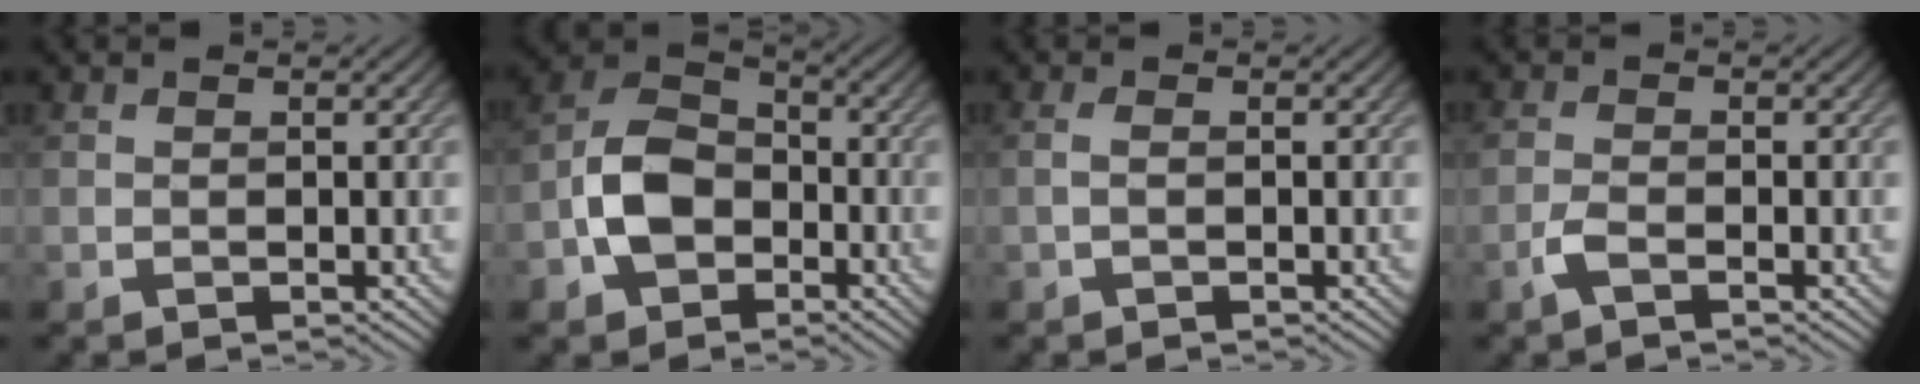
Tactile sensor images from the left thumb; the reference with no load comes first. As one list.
[{"total": 7.4, "force": [-2.7, 5.3, 4.4], "torque": [-0.096, 0.006, -0.070]}, {"total": 0.9, "force": [-0.3, 0.0, 0.8], "torque": [-0.022, 0.004, -0.013]}, {"total": 2.0, "force": [-1.2, 0.6, 1.5], "torque": [-0.039, 0.002, -0.033]}]